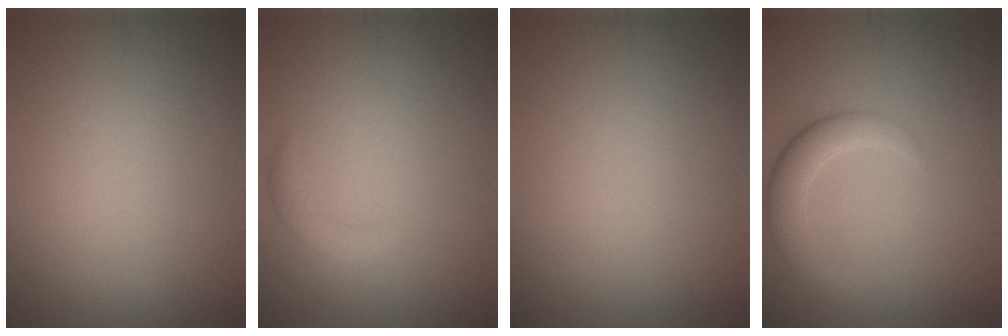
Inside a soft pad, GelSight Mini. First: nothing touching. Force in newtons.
{"total": 1.5, "press": 1.5, "slide": 0.1}
{"total": 0.0}
{"total": 3.5, "press": 3.5, "slide": 0.4}